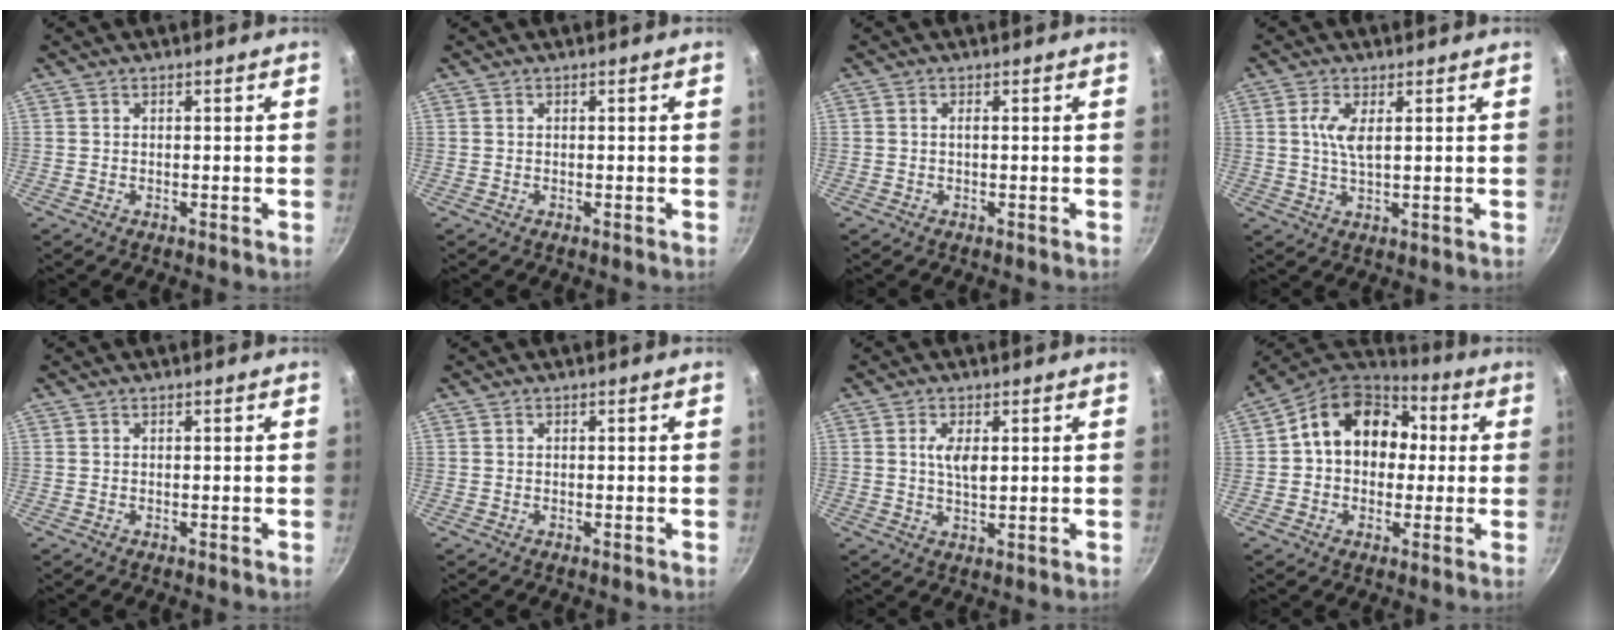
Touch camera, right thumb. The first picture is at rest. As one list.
[{"total": 0.0}, {"total": 0.6, "force": [0.0, 0.2, 0.6], "torque": [-0.013, 0.002, -0.001]}, {"total": 4.5, "force": [1.1, 1.5, 4.1], "torque": [-0.085, -0.001, 0.022]}, {"total": 0.0}, {"total": 0.0}, {"total": 4.4, "force": [1.0, 1.9, 3.8], "torque": [-0.066, -0.005, 0.019]}, {"total": 15.9, "force": [2.1, 12.4, 9.8], "torque": [-0.118, 0.039, 0.018]}]